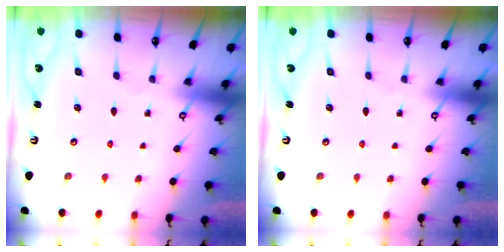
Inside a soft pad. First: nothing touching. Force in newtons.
{"total": 0.0}